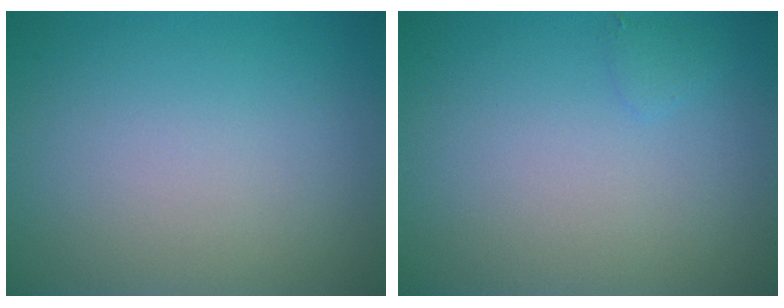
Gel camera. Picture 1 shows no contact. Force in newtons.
{"total": 0.6, "press": 0.6, "slide": 0.0}